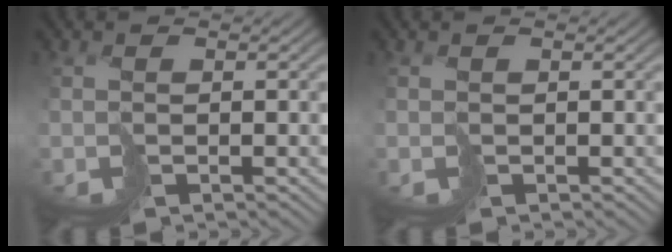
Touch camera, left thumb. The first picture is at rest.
{"total": 0.0}